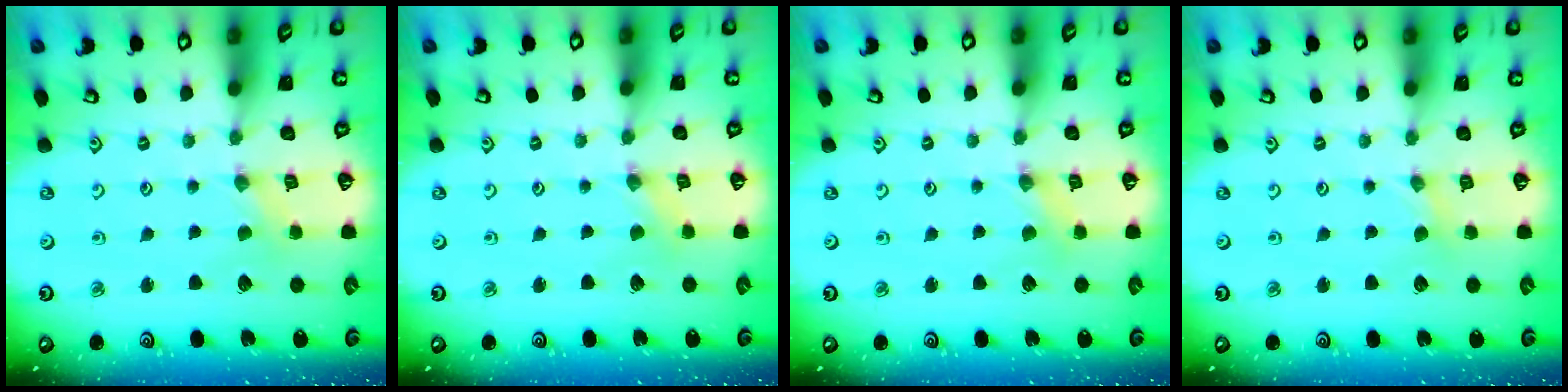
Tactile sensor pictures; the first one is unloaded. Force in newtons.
{"total": 0.0}
{"total": 1.3, "press": 1.3, "slide": 0.2}
{"total": 0.6, "press": 0.6, "slide": 0.2}